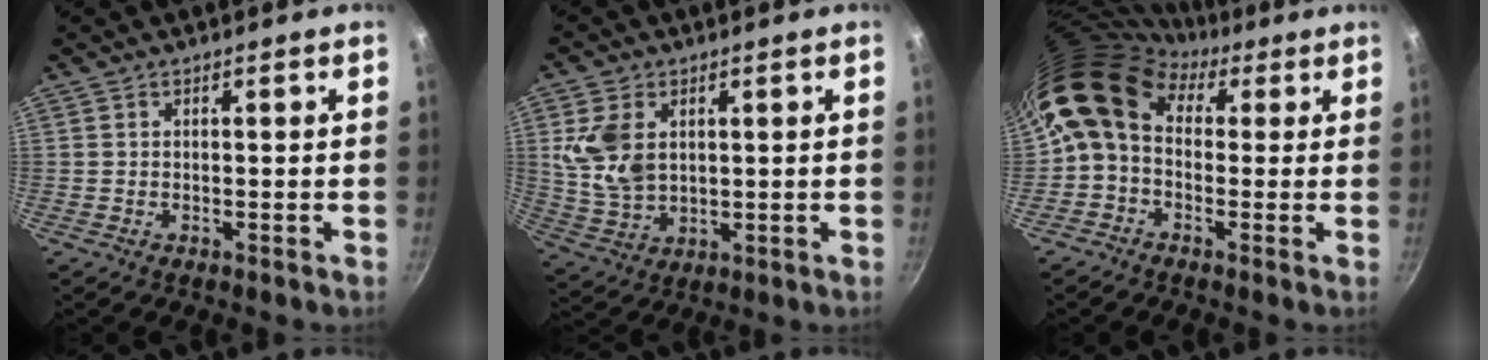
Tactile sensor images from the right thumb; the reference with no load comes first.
{"total": 9.6, "force": [2.3, 6.6, 6.6], "torque": [-0.120, -0.016, 0.053]}
{"total": 12.1, "force": [1.9, 9.3, 7.5], "torque": [-0.133, 0.029, 0.005]}